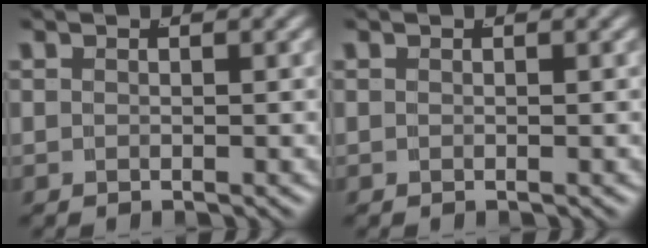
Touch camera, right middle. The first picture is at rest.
{"total": 0.0}